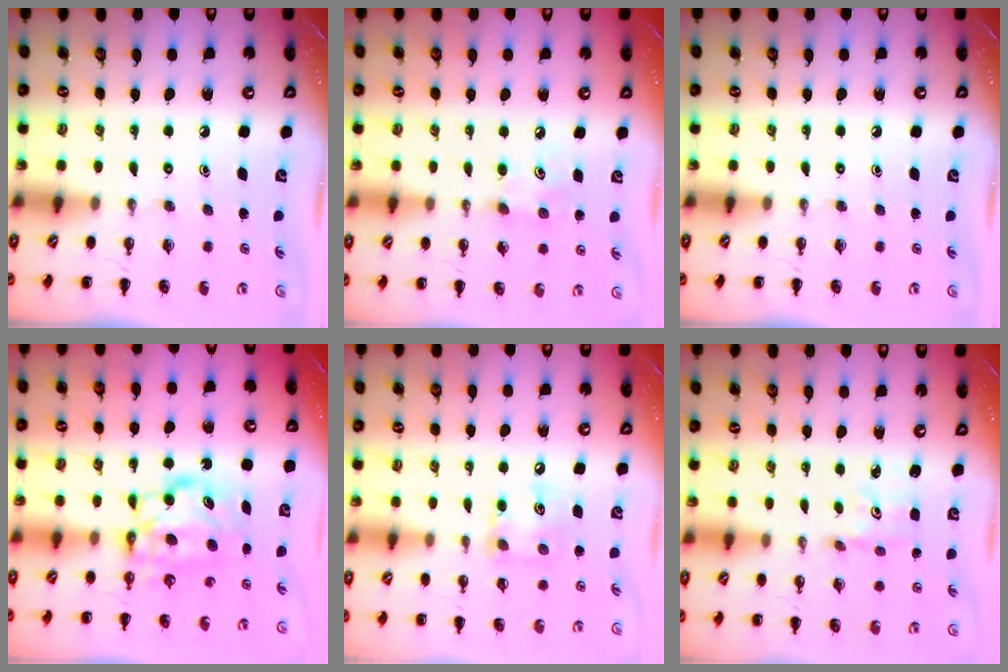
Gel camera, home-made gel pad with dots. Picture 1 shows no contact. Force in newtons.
{"total": 5.4, "press": 5.1, "slide": 1.6}
{"total": 0.0}
{"total": 7.4, "press": 7.4, "slide": 0.8}
{"total": 7.7, "press": 7.7, "slide": 0.7}
{"total": 1.6, "press": 1.6, "slide": 0.4}